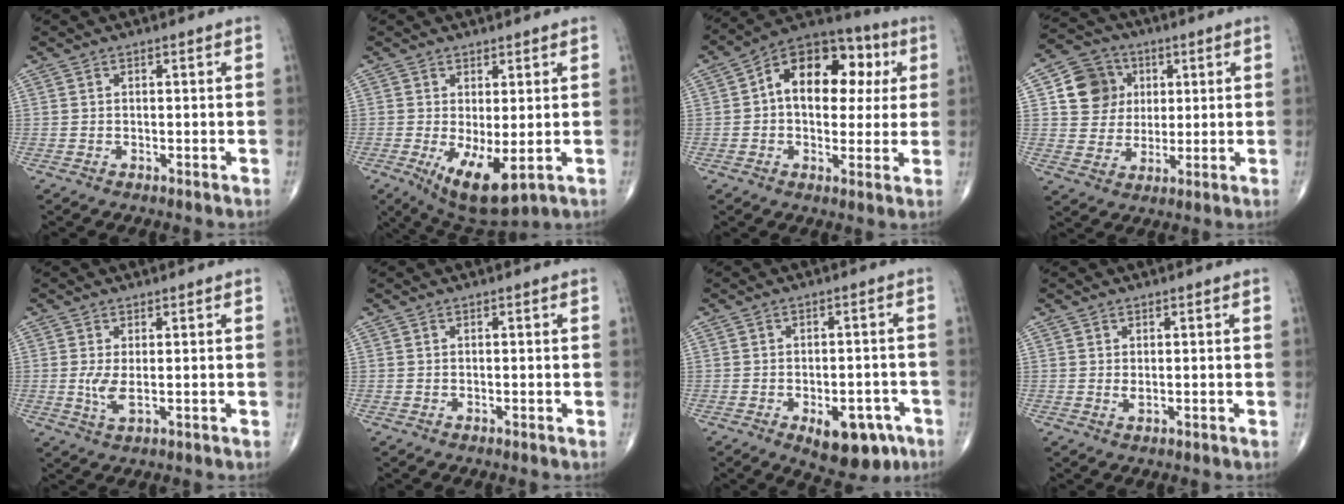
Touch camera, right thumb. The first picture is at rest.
{"total": 9.2, "force": [-1.8, 3.5, 8.3], "torque": [-0.139, -0.022, -0.015]}
{"total": 16.9, "force": [3.3, 10.9, 12.5], "torque": [-0.140, 0.026, 0.040]}
{"total": 10.4, "force": [2.9, 9.3, 3.4], "torque": [-0.022, -0.005, 0.050]}
{"total": 3.2, "force": [0.0, 1.0, 3.0], "torque": [-0.072, -0.013, 0.004]}
{"total": 0.0}
{"total": 10.2, "force": [-4.9, 5.4, 7.1], "torque": [-0.066, 0.020, -0.057]}
{"total": 0.9, "force": [0.2, 0.4, 0.8], "torque": [-0.015, -0.004, 0.005]}